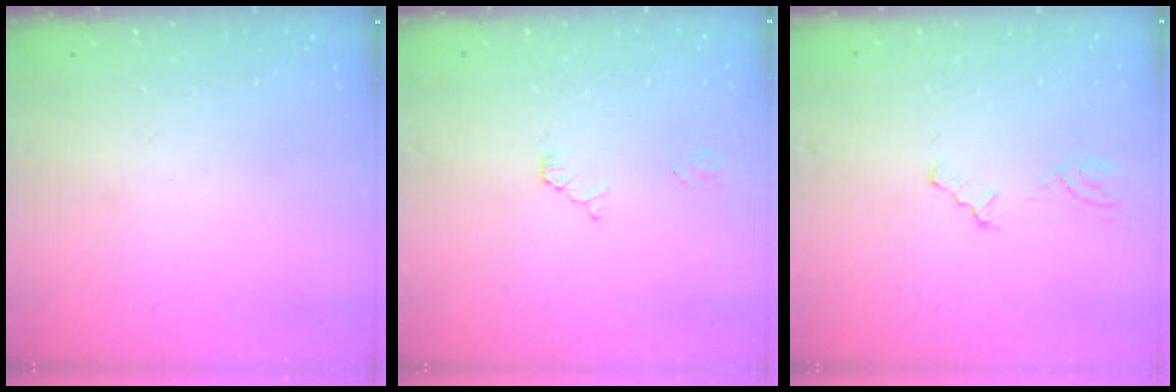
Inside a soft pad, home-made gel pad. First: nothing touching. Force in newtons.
{"total": 2.5, "press": 2.5, "slide": 0.3}
{"total": 1.5, "press": 1.5, "slide": 0.2}